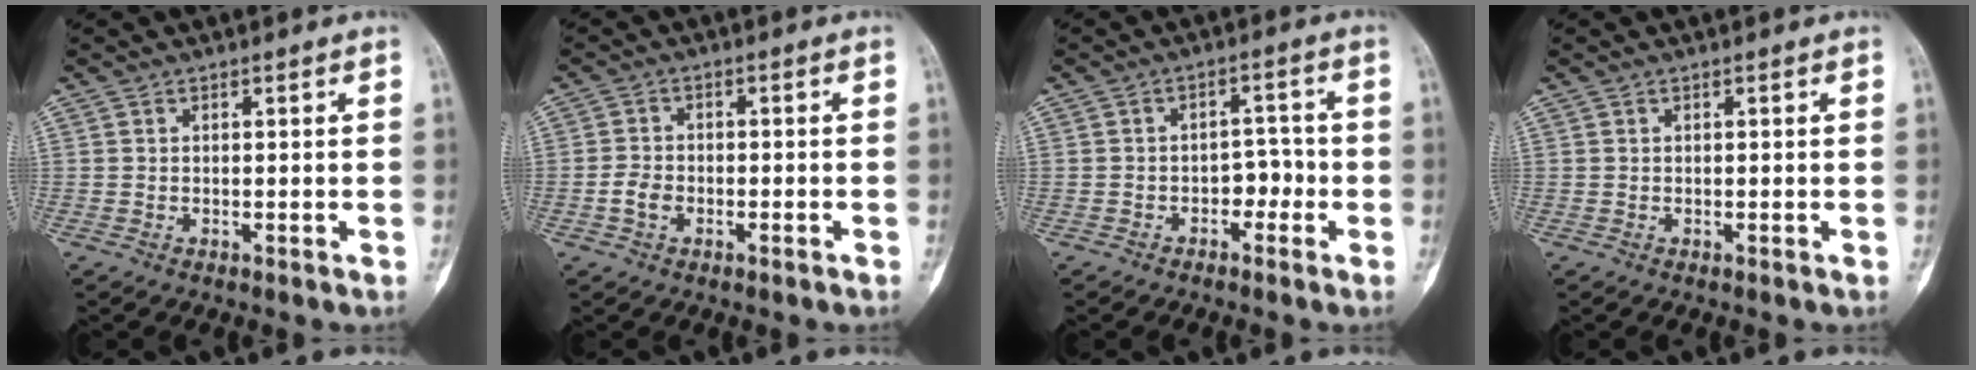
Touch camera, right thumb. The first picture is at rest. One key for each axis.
{"total": 3.2, "fx": -1.3, "fy": 2.0, "fz": 2.0, "tx": -0.038, "ty": 0.012, "tz": -0.028}
{"total": 4.2, "fx": -1.7, "fy": 2.9, "fz": 2.5, "tx": -0.015, "ty": 0.024, "tz": -0.032}
{"total": 0.0}